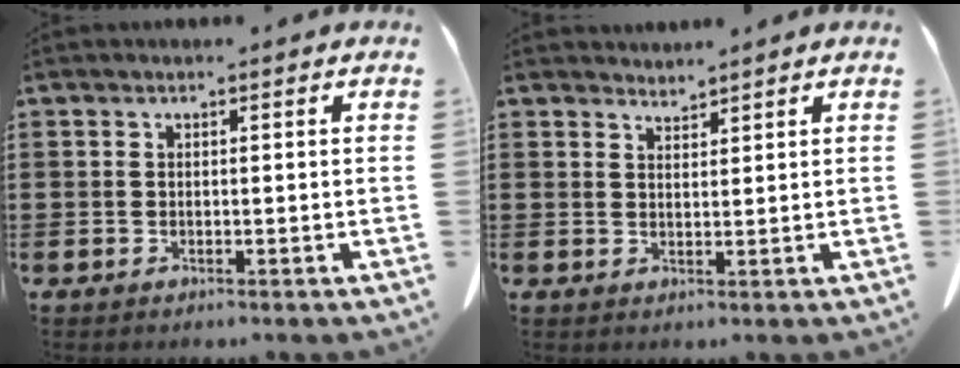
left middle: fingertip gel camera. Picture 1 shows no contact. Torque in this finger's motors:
{"motor_torque": [-0.12, 0.09, -0.11, -0.01]}